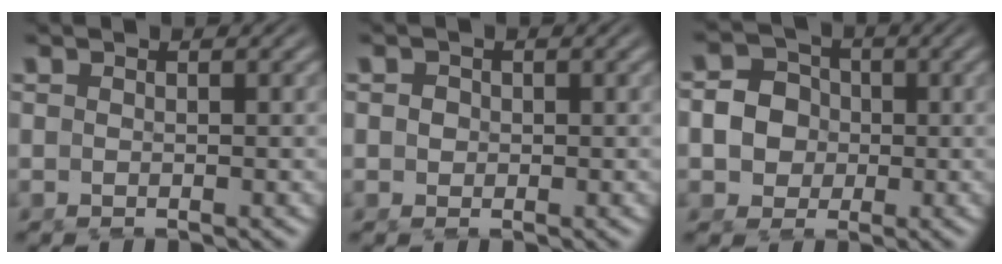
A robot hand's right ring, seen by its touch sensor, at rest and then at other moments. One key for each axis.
{"total": 0.9, "fx": 0.0, "fy": 0.8, "fz": 0.3, "tx": -0.016, "ty": -0.014, "tz": 0.008}
{"total": 7.4, "fx": -0.4, "fy": 7.0, "fz": 2.4, "tx": -0.076, "ty": -0.028, "tz": -0.001}